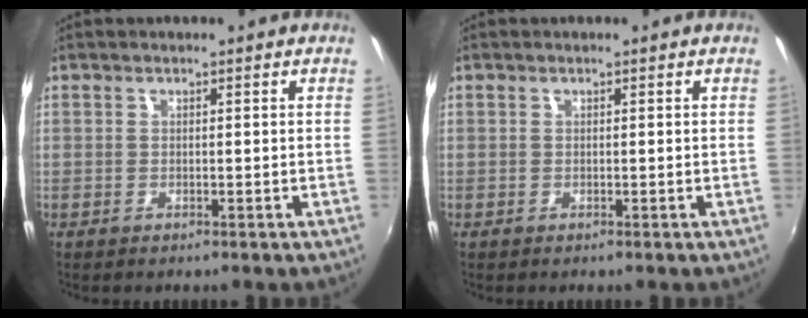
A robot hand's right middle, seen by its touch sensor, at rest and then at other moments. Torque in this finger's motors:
{"motor_torque": [0.00, 0.00, 0.00, 0.00]}